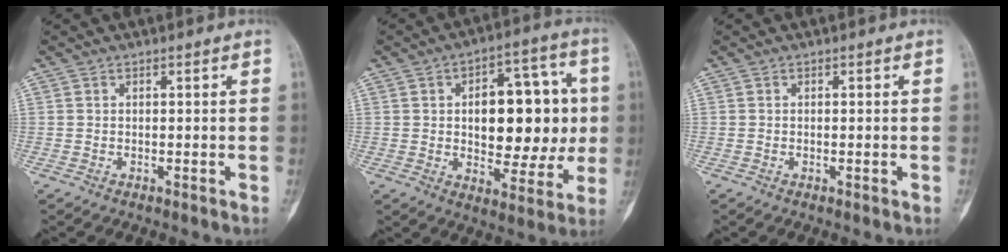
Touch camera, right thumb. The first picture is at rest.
{"total": 18.9, "force": [1.2, 10.5, 15.7], "torque": [-0.169, 0.018, 0.022]}
{"total": 0.6, "force": [-0.1, 0.2, 0.6], "torque": [-0.007, 0.000, 0.001]}